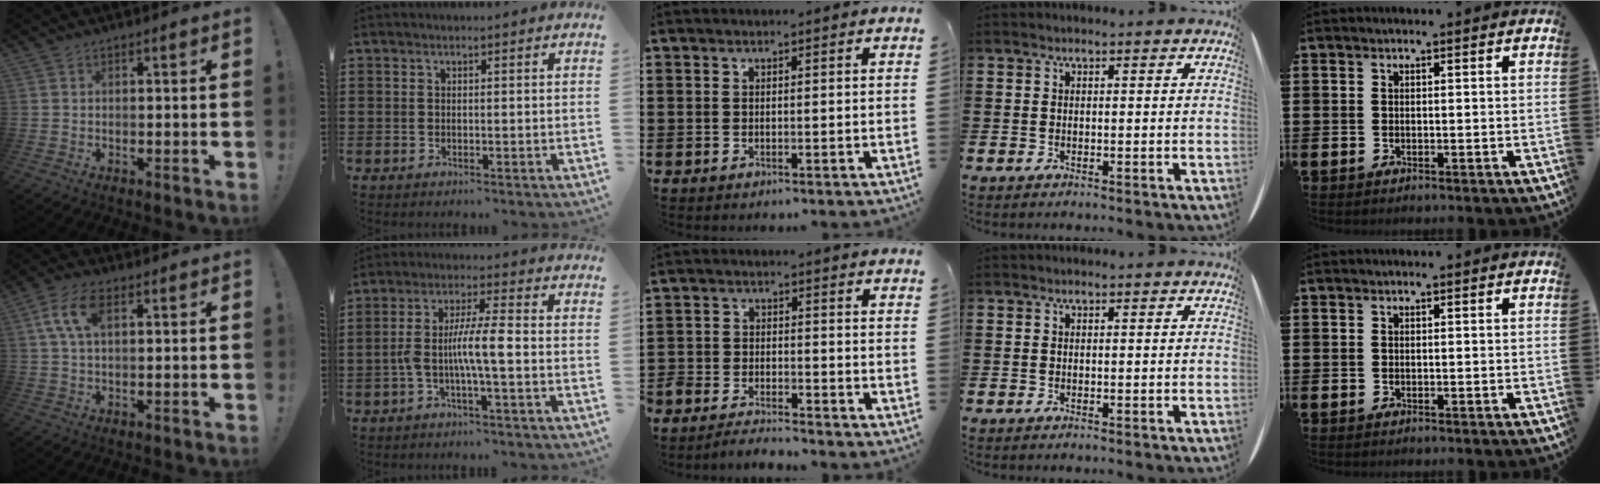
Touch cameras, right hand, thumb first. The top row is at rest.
{"thumb": {"total": 8.3, "force": [2.8, 3.7, 6.9], "torque": [-0.135, 0.005, 0.052]}, "index": {"total": 6.9, "force": [-1.6, 0.9, 6.6], "torque": [-0.129, 0.001, -0.037]}, "middle": {"total": 3.9, "force": [-3.9, 0.5, -0.2], "torque": [-0.003, 0.005, -0.084]}}